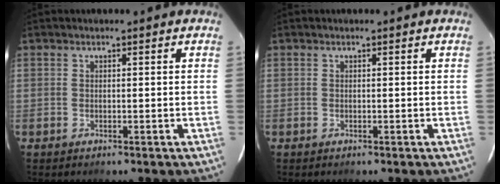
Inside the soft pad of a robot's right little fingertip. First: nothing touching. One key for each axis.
{"total": 0.0}